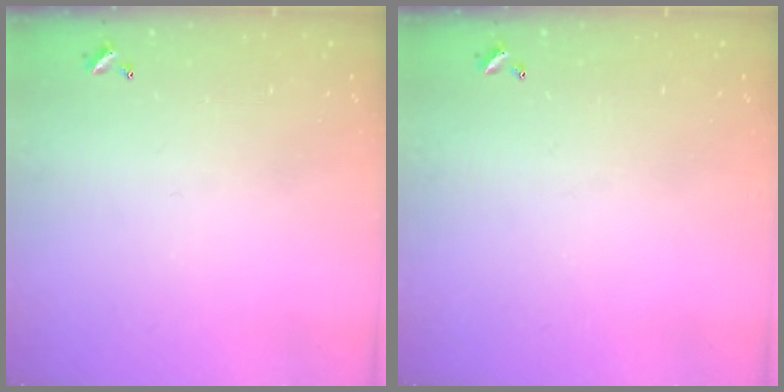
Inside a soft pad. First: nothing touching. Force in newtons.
{"total": 0.0}